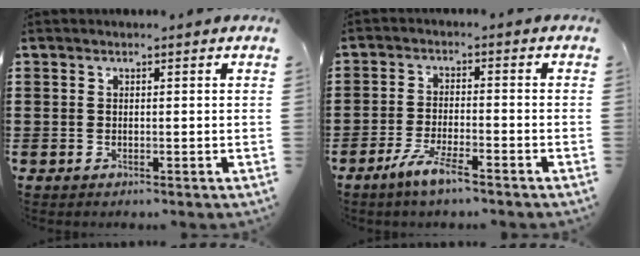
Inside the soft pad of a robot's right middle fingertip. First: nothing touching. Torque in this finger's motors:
{"motor_torque": [2.14, 0.00, 0.22, 0.11]}